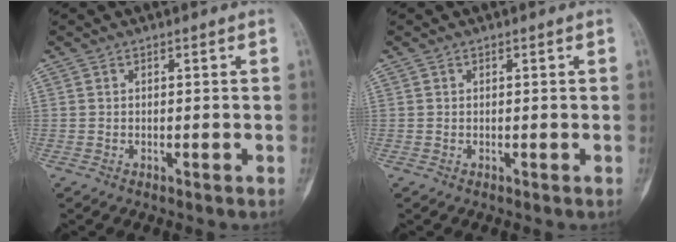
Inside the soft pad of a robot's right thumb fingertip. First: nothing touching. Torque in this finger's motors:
{"motor_torque": [0.10, 0.02, -0.02, 0.15, 0.03]}